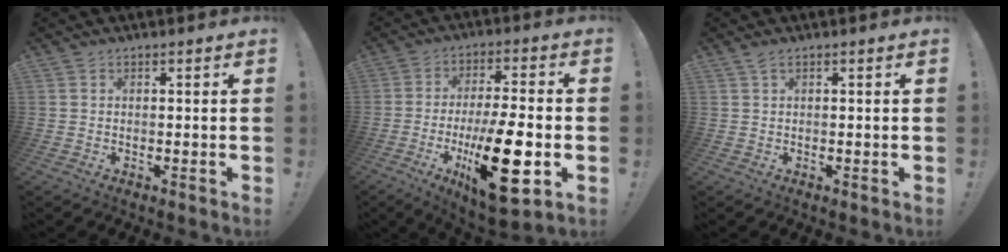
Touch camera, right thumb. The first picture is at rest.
{"total": 20.4, "force": [-6.1, 6.4, 18.5], "torque": [-0.298, 0.019, -0.086]}
{"total": 1.5, "force": [1.0, 0.3, 1.0], "torque": [-0.016, -0.002, 0.017]}